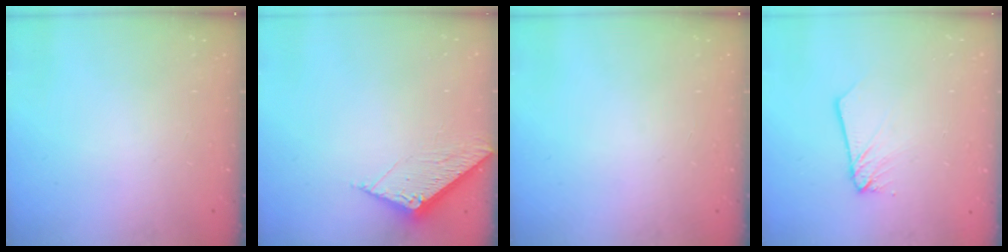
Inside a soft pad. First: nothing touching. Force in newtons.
{"total": 6.1, "press": 6.1, "slide": 0.3}
{"total": 0.0}
{"total": 2.5, "press": 2.5, "slide": 0.1}